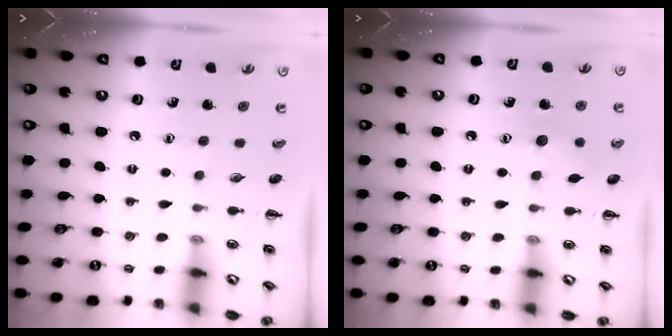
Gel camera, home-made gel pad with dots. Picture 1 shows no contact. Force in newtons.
{"total": 6.9, "press": 6.7, "slide": 1.7}